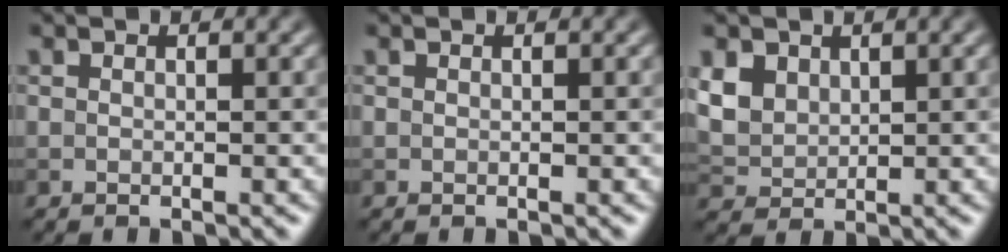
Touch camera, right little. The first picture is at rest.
{"total": 0.0}
{"total": 3.9, "force": [1.8, 2.8, 2.0], "torque": [-0.057, -0.002, 0.042]}